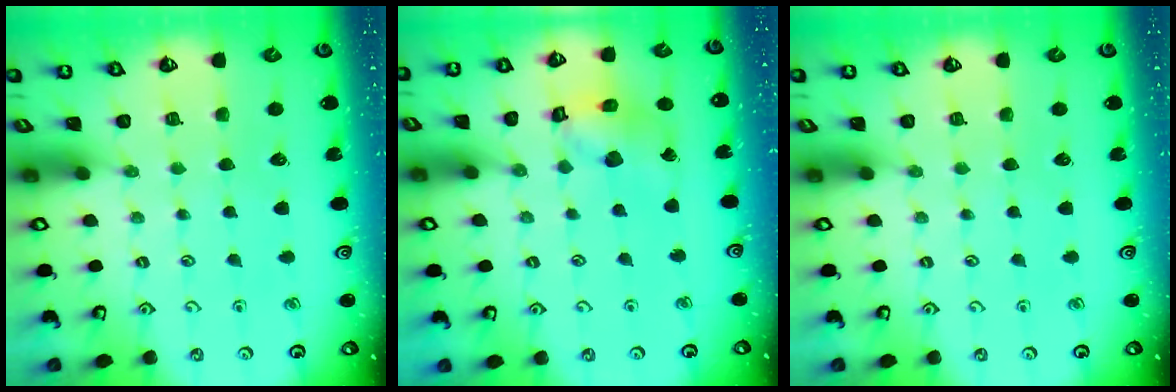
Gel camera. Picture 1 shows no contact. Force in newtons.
{"total": 12.2, "press": 12.1, "slide": 1.4}
{"total": 0.0}